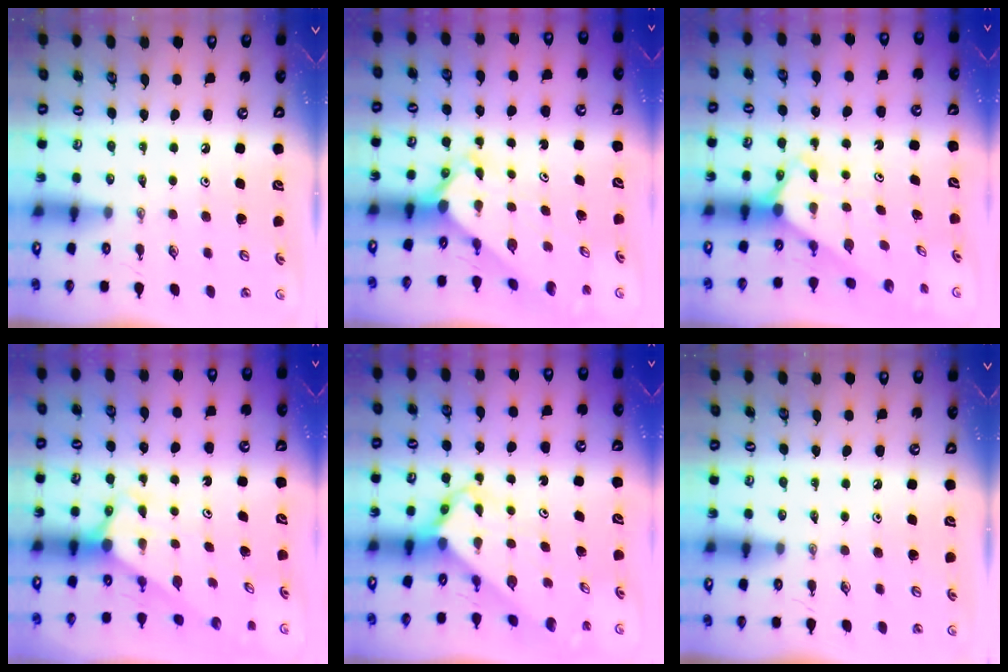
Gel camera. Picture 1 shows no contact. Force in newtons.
{"total": 2.3, "press": 2.3, "slide": 0.1}
{"total": 2.3, "press": 2.3, "slide": 0.2}
{"total": 2.9, "press": 2.9, "slide": 0.0}
{"total": 4.4, "press": 4.4, "slide": 0.3}
{"total": 0.0}